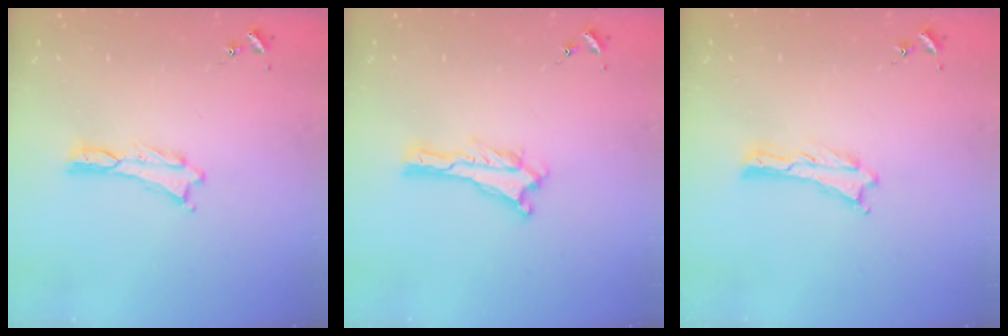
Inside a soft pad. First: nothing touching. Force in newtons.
{"total": 0.0}
{"total": 0.0}